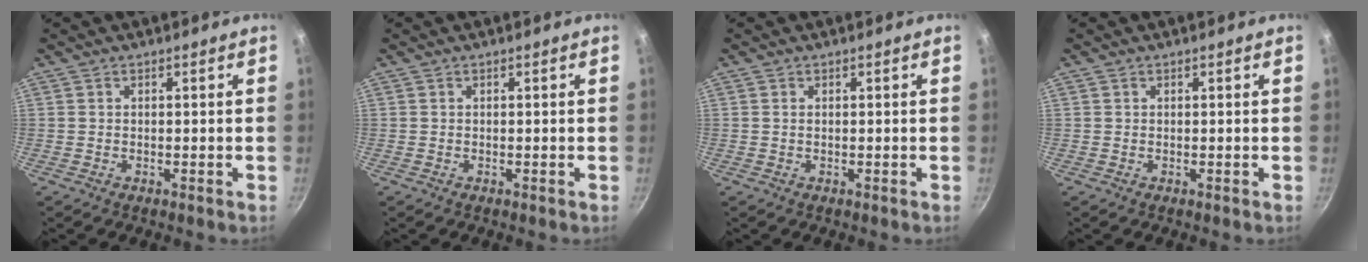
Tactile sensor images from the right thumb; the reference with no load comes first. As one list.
[{"total": 0.0}, {"total": 0.5, "force": [0.2, 0.3, 0.4], "torque": [-0.008, 0.001, 0.003]}, {"total": 0.0}]